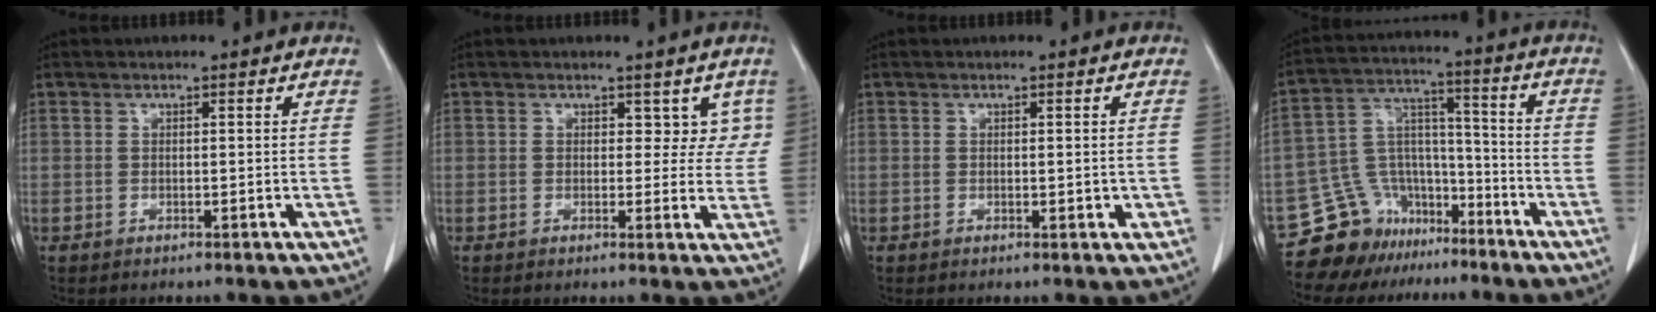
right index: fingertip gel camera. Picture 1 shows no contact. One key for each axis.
{"total": 3.7, "fx": 1.9, "fy": 2.6, "fz": 1.8, "tx": 0.007, "ty": 0.002, "tz": 0.016}
{"total": 1.5, "fx": -0.1, "fy": 0.6, "fz": 1.4, "tx": -0.017, "ty": -0.003, "tz": 0.005}
{"total": 11.9, "fx": -9.4, "fy": 7.2, "fz": 1.2, "tx": -0.027, "ty": 0.073, "tz": -0.160}